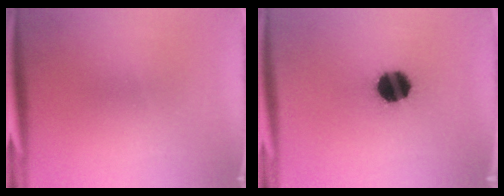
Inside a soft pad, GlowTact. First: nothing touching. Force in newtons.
{"total": 14.4}